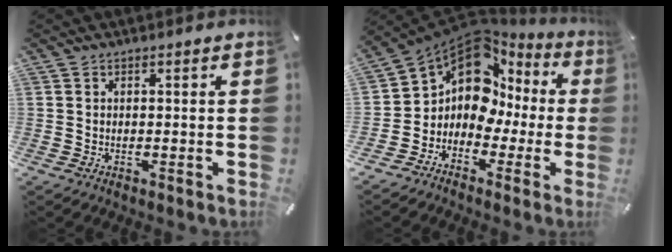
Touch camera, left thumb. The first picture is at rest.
{"total": 11.9, "force": [3.8, 9.7, 5.9], "torque": [-0.137, -0.048, 0.064]}